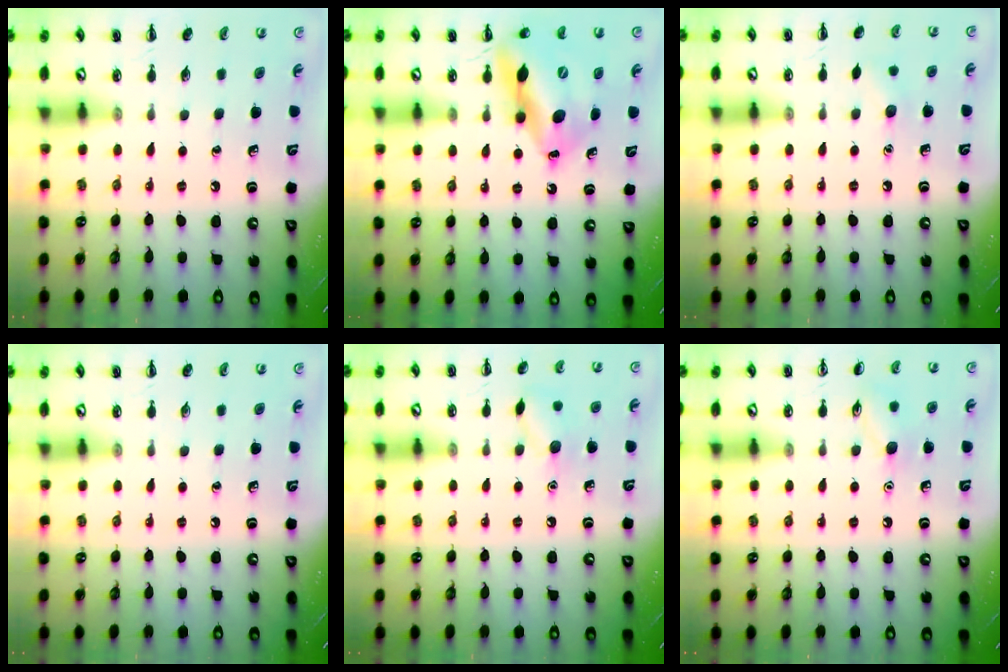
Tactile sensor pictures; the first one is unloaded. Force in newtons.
{"total": 15.2, "press": 14.6, "slide": 4.3}
{"total": 5.4, "press": 5.2, "slide": 1.4}
{"total": 0.0}
{"total": 8.3, "press": 8.2, "slide": 1.1}
{"total": 7.5, "press": 7.4, "slide": 1.0}